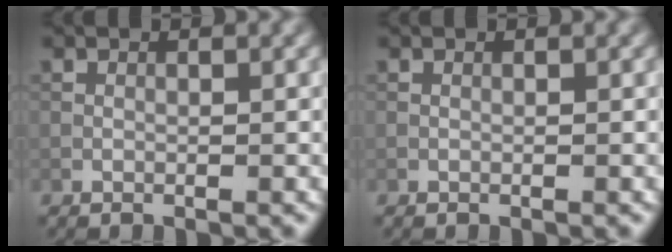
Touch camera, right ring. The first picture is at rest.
{"total": 0.0}